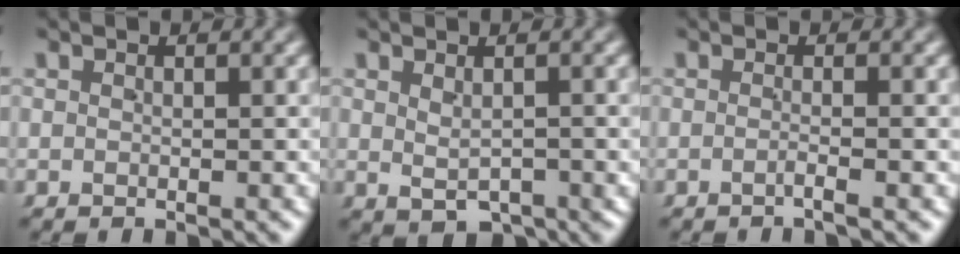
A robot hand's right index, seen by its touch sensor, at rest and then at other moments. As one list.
[{"total": 2.3, "force": [-0.7, 1.3, 1.8], "torque": [-0.018, -0.016, 0.001]}, {"total": 1.1, "force": [-0.9, -0.3, 0.6], "torque": [-0.015, 0.001, -0.021]}]